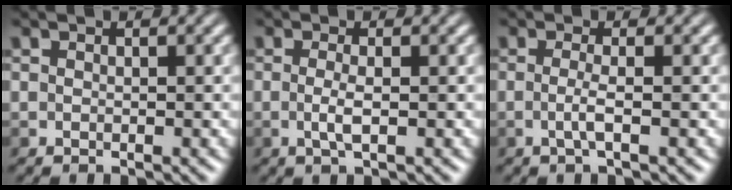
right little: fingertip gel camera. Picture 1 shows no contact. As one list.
[{"total": 1.6, "force": [-0.4, 0.2, 1.5], "torque": [-0.037, 0.000, -0.006]}, {"total": 1.4, "force": [-0.5, -0.3, 1.2], "torque": [-0.030, 0.001, -0.010]}]